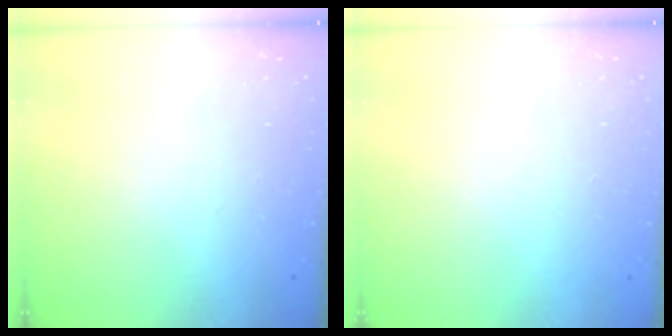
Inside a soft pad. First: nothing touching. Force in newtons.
{"total": 0.0}